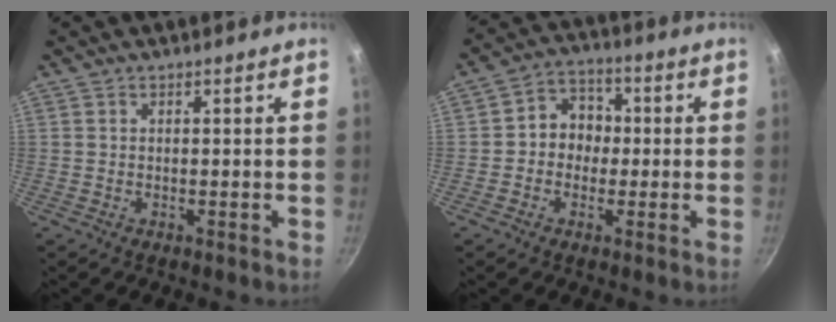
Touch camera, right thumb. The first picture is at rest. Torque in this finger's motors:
{"motor_torque": [-0.37, 0.47, 0.06, 0.24, 0.01]}